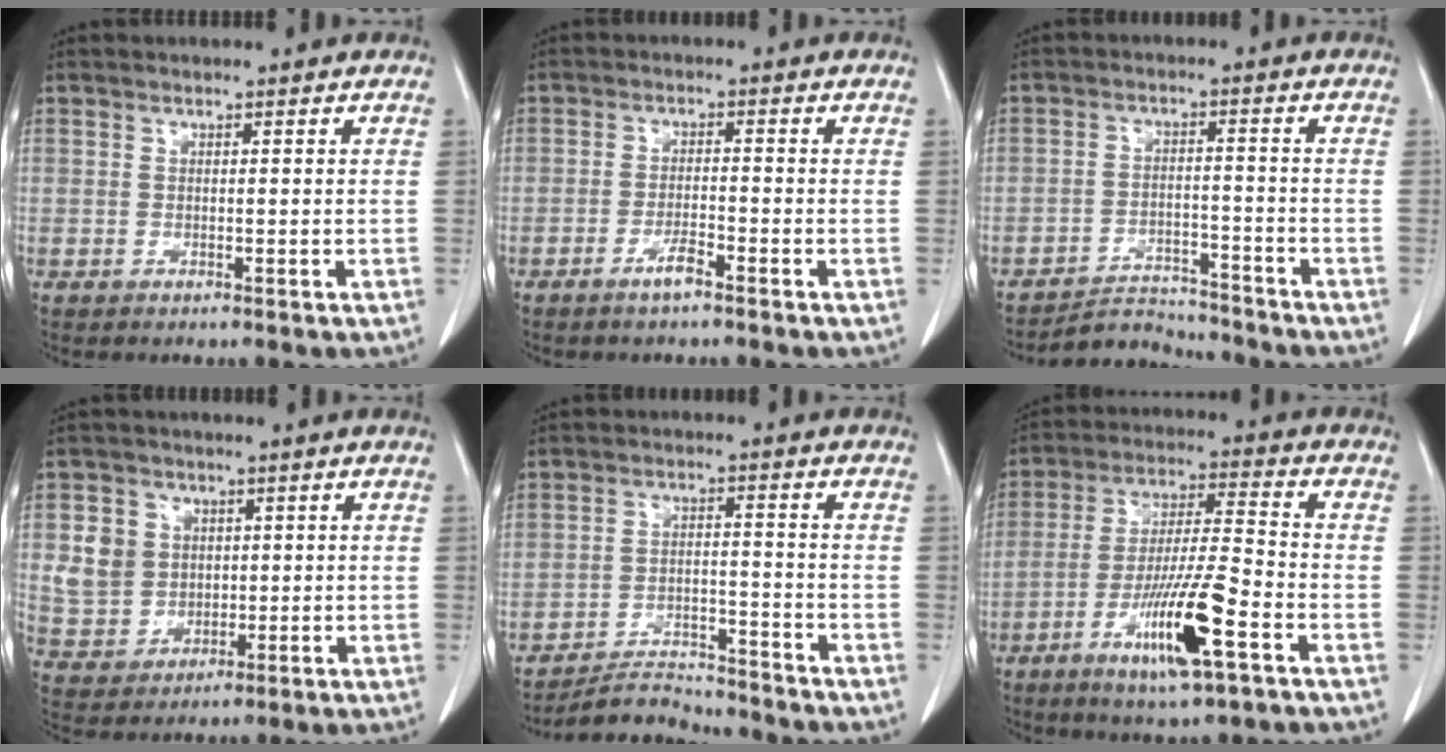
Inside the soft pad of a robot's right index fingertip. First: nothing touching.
{"total": 2.9, "force": [-2.1, 0.2, 2.0], "torque": [-0.038, -0.001, -0.039]}
{"total": 6.0, "force": [-5.8, 1.1, -0.9], "torque": [0.016, 0.008, -0.095]}
{"total": 7.3, "force": [1.6, 6.7, 2.5], "torque": [-0.061, 0.017, 0.041]}
{"total": 6.6, "force": [-6.6, 1.0, -0.4], "torque": [0.008, 0.003, -0.110]}
{"total": 13.5, "force": [-6.1, 1.0, 12.1], "torque": [-0.226, -0.016, -0.108]}